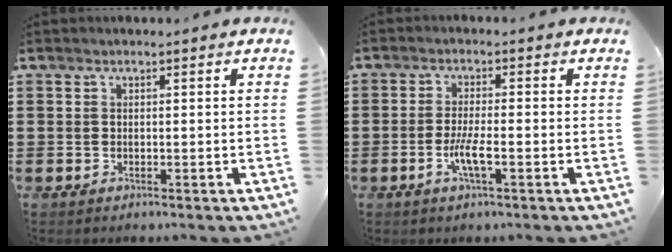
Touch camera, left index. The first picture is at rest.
{"total": 4.1, "force": [-1.4, 0.6, 3.8], "torque": [-0.078, -0.004, -0.029]}